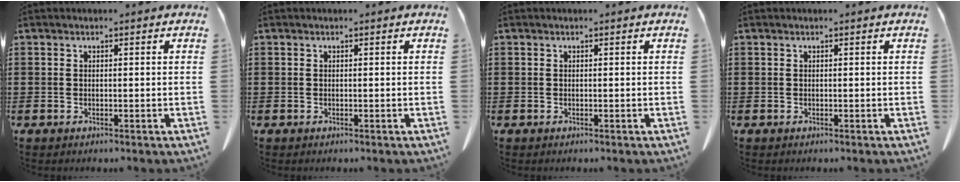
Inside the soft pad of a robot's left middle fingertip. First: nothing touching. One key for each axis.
{"total": 0.0}
{"total": 0.0}
{"total": 0.0}